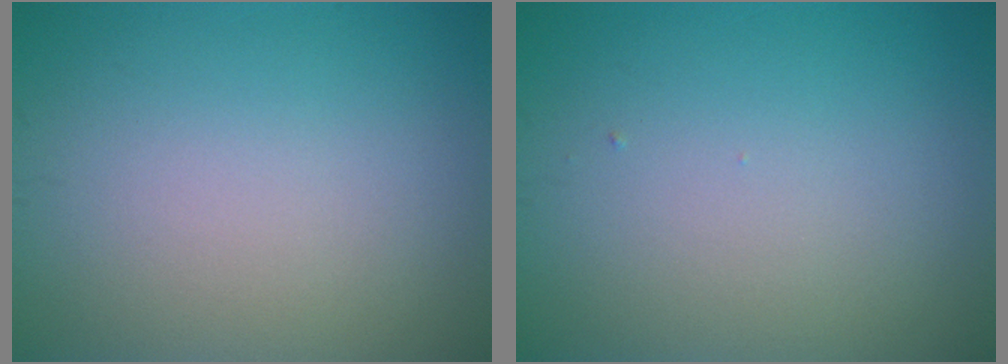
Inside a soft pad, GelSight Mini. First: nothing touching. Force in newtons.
{"total": 0.0}